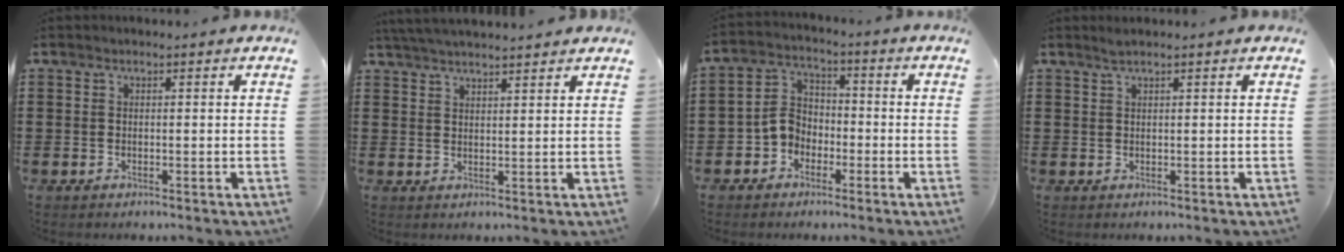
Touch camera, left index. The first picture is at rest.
{"total": 3.4, "force": [3.3, -0.2, 0.8], "torque": [-0.026, -0.004, 0.062]}
{"total": 5.2, "force": [-2.4, 4.2, 2.1], "torque": [-0.066, 0.011, -0.056]}
{"total": 1.1, "force": [0.9, 0.0, 0.7], "torque": [-0.014, 0.000, 0.016]}